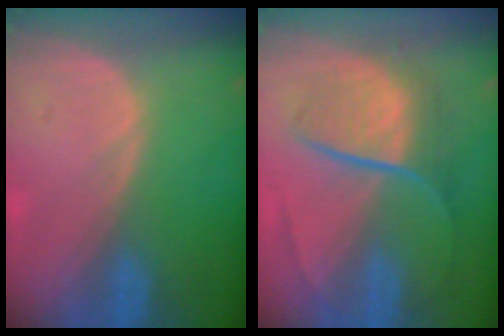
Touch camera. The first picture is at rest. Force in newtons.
{"total": 9.1, "press": 7.6, "slide": 4.9}